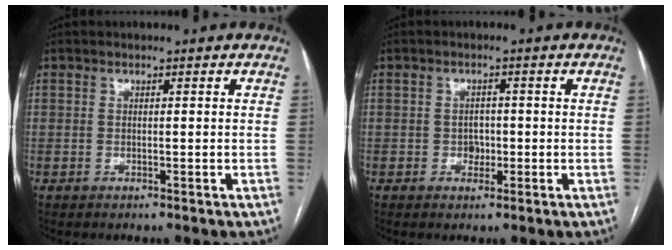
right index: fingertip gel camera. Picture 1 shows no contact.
{"total": 2.0, "force": [-0.4, 1.6, 1.1], "torque": [-0.011, 0.007, -0.003]}